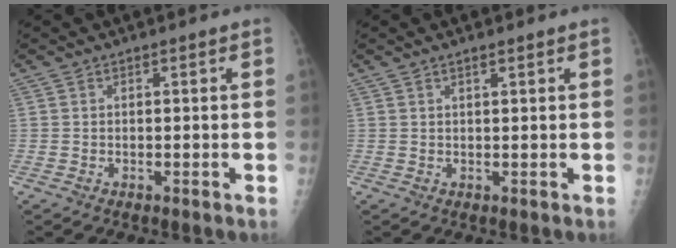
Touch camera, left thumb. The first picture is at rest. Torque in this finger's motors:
{"motor_torque": [-0.05, -0.02, -0.21, -0.12, 0.04]}